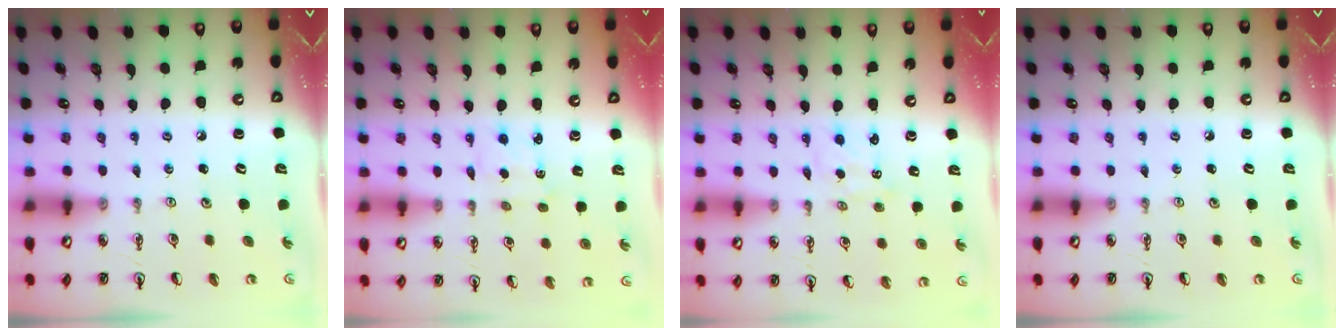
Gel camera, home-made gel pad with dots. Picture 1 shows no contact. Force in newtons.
{"total": 2.5, "press": 2.4, "slide": 0.6}
{"total": 1.0, "press": 0.9, "slide": 0.3}
{"total": 0.0}